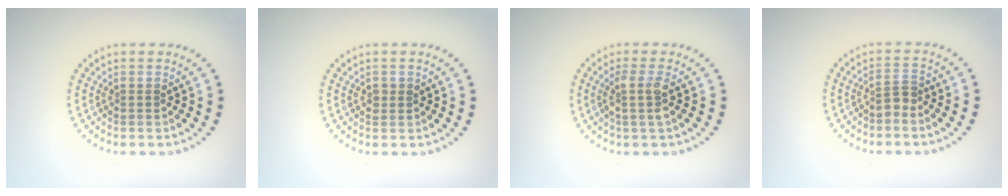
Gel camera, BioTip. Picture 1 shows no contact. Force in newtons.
{"total": 0.9, "press": 0.9, "slide": 0.2}
{"total": 2.1, "press": 1.6, "slide": 1.4}
{"total": 1.7, "press": 1.3, "slide": 1.1}